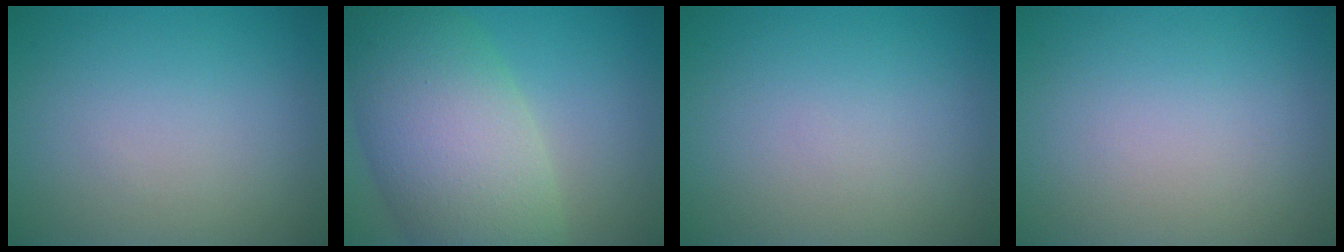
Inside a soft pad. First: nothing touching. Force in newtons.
{"total": 10.8, "press": 10.8, "slide": 0.7}
{"total": 0.0}
{"total": 0.0}